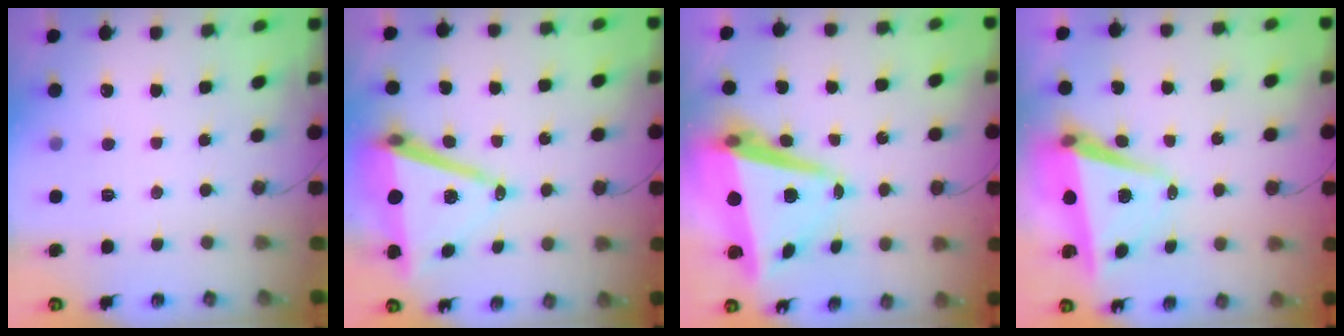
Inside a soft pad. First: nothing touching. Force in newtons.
{"total": 11.8, "press": 11.0, "slide": 4.4}
{"total": 11.6, "press": 11.3, "slide": 2.4}
{"total": 6.8, "press": 5.9, "slide": 3.5}